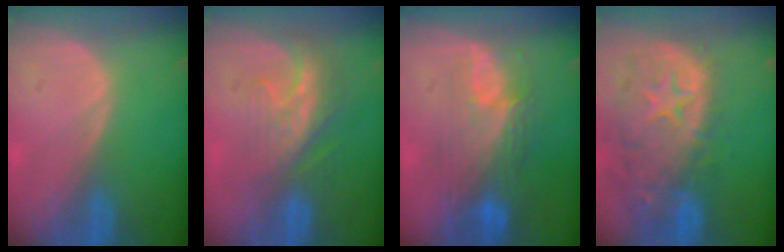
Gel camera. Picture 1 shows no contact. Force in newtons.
{"total": 8.6, "press": 7.3, "slide": 4.6}
{"total": 9.5, "press": 8.3, "slide": 4.6}
{"total": 13.9, "press": 11.2, "slide": 8.3}